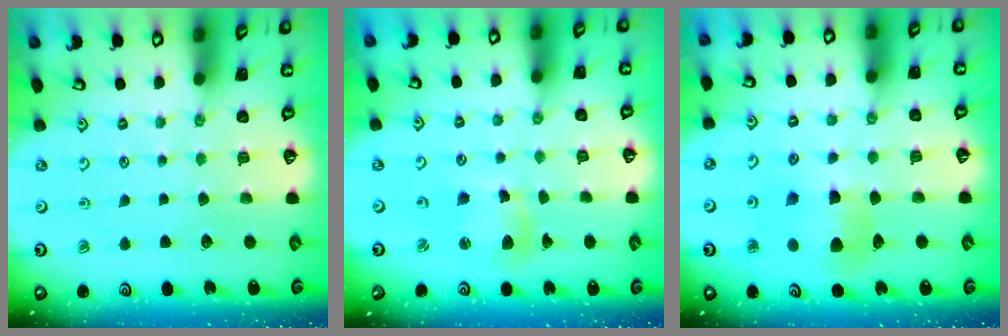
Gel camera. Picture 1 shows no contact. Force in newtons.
{"total": 8.0, "press": 7.9, "slide": 1.1}
{"total": 8.2, "press": 8.1, "slide": 1.1}